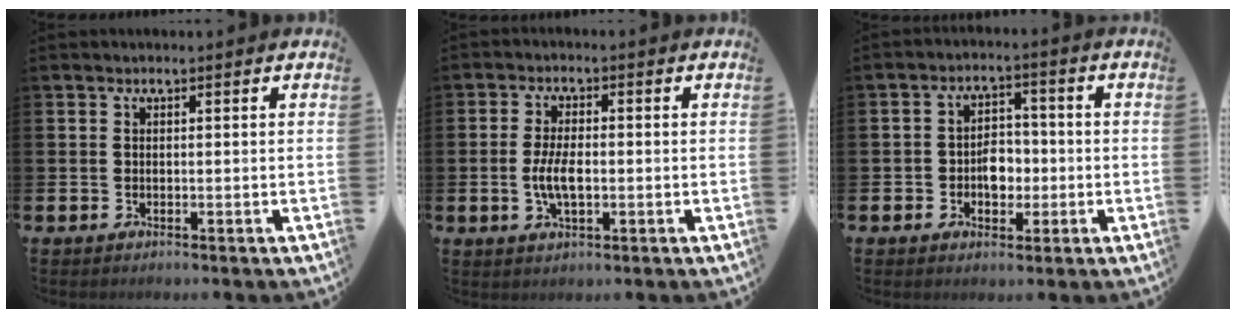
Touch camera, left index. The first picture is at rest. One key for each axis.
{"total": 4.6, "fx": -0.6, "fy": 2.0, "fz": 4.1, "tx": -0.071, "ty": -0.002, "tz": -0.015}
{"total": 4.2, "fx": -0.9, "fy": 3.2, "fz": 2.6, "tx": -0.038, "ty": 0.004, "tz": -0.025}